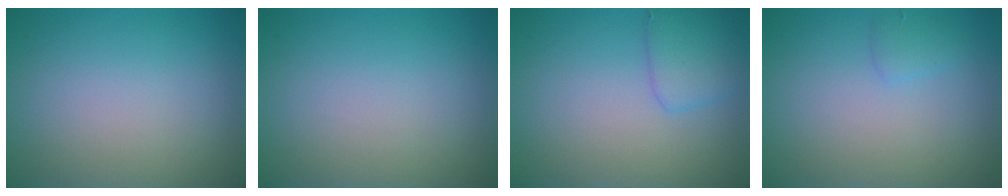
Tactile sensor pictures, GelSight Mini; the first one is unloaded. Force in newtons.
{"total": 0.0}
{"total": 2.2, "press": 2.2, "slide": 0.1}
{"total": 1.1, "press": 1.1, "slide": 0.1}